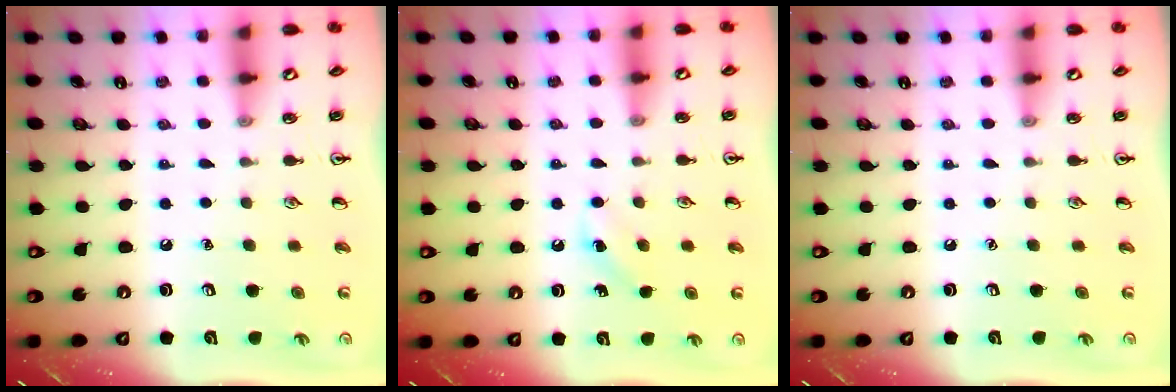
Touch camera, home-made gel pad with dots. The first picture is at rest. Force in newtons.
{"total": 5.0, "press": 4.7, "slide": 1.5}
{"total": 0.0}